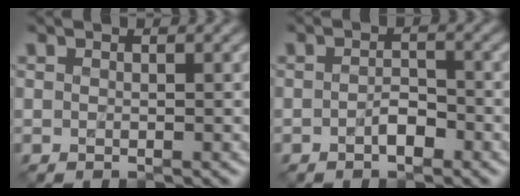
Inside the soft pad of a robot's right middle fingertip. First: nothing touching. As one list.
[{"total": 1.7, "force": [-0.8, 0.8, 1.2], "torque": [-0.021, 0.004, -0.018]}]